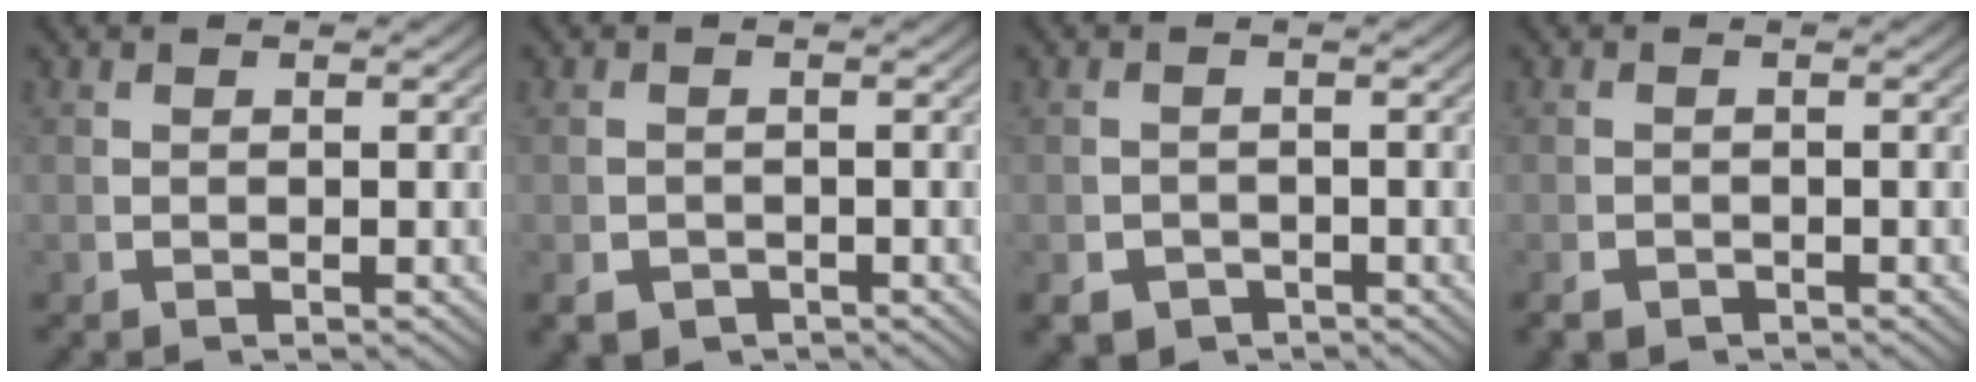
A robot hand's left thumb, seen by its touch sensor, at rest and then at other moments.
{"total": 3.0, "force": [-2.0, 2.0, 0.9], "torque": [-0.017, -0.021, -0.025]}
{"total": 4.3, "force": [-3.0, 2.8, 1.1], "torque": [-0.021, -0.026, -0.042]}
{"total": 1.5, "force": [-1.3, 0.8, 0.2], "torque": [-0.006, -0.014, -0.018]}